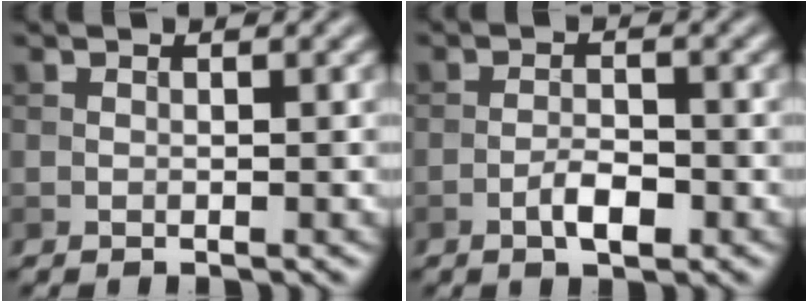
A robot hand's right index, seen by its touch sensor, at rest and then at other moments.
{"total": 2.6, "force": [-1.2, 0.9, 2.0], "torque": [-0.035, 0.003, -0.026]}